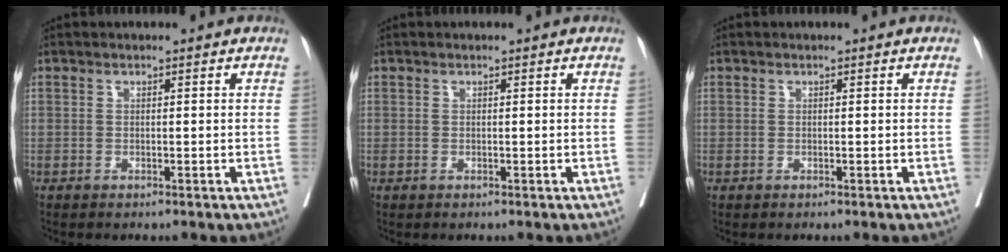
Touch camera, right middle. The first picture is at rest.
{"total": 0.0}
{"total": 0.0}